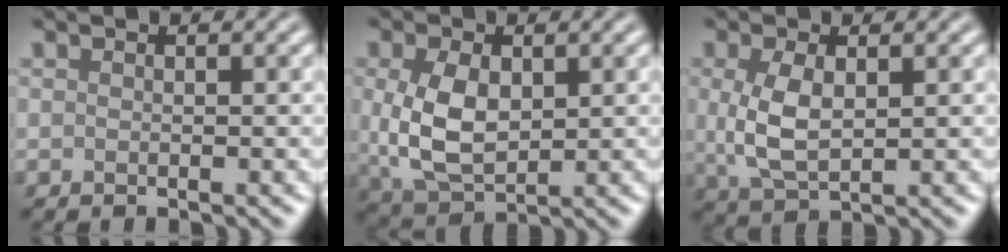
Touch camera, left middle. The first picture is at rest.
{"total": 6.0, "force": [0.5, 3.8, 4.6], "torque": [-0.106, -0.002, 0.019]}
{"total": 4.1, "force": [0.5, 2.1, 3.5], "torque": [-0.083, 0.000, 0.014]}